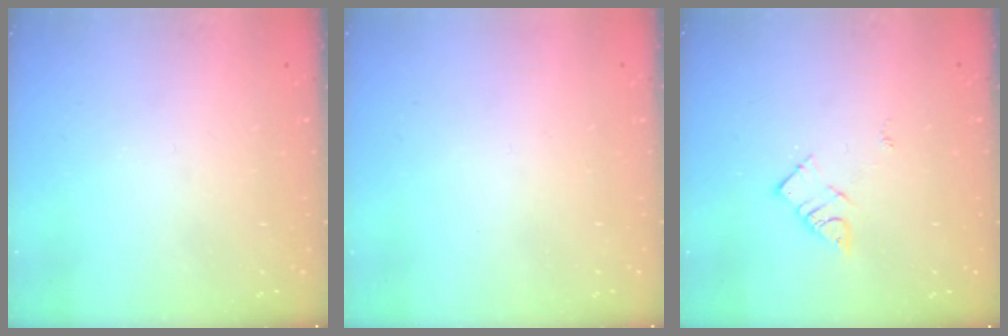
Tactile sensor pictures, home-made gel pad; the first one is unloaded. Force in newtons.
{"total": 1.7, "press": 1.7, "slide": 0.2}
{"total": 6.2, "press": 6.2, "slide": 0.0}